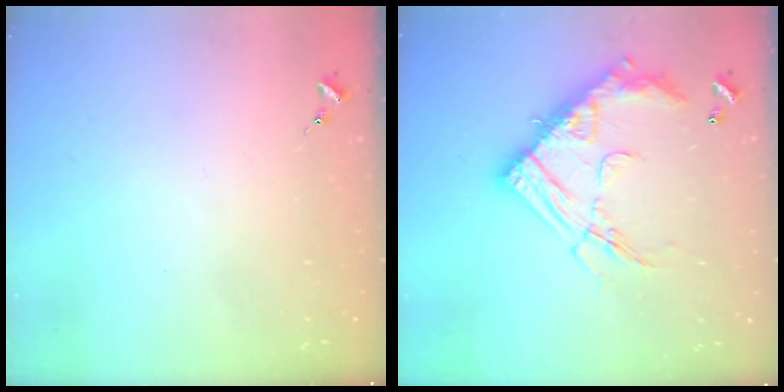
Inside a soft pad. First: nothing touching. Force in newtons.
{"total": 20.3, "press": 20.2, "slide": 1.9}